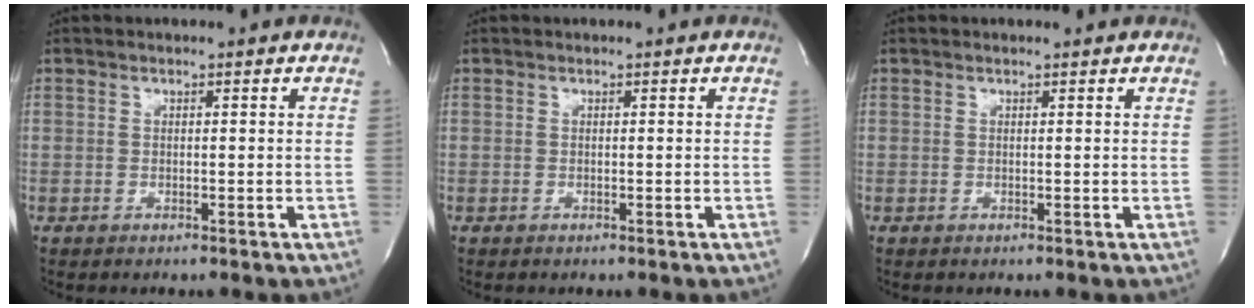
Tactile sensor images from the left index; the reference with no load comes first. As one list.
[{"total": 0.0}, {"total": 0.7, "force": [0.7, 0.0, 0.3], "torque": [-0.010, 0.004, 0.011]}]